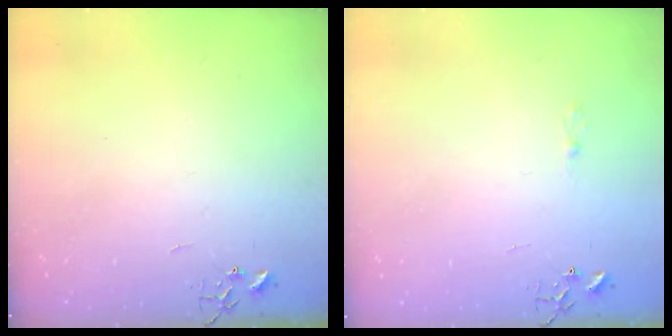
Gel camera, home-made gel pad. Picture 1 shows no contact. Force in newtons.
{"total": 2.5, "press": 2.5, "slide": 0.3}